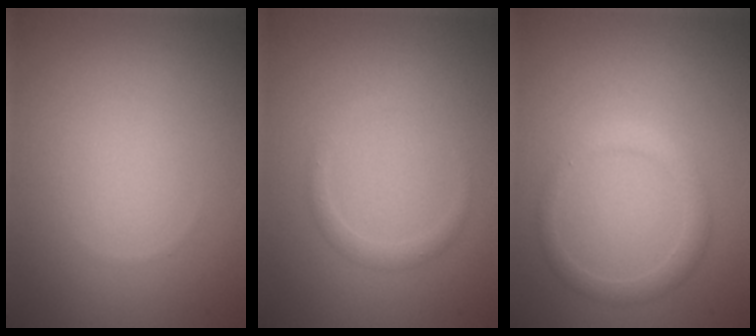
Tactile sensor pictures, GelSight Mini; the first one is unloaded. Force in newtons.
{"total": 1.2, "press": 1.2, "slide": 0.0}
{"total": 1.9, "press": 1.9, "slide": 0.1}